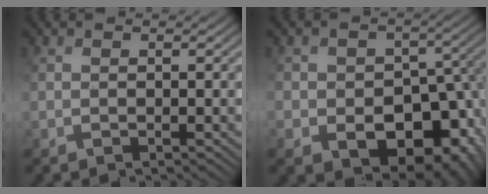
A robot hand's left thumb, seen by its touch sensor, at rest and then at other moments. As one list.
[{"total": 14.4, "force": [-5.1, 10.7, 8.3], "torque": [-0.118, -0.043, -0.074]}]